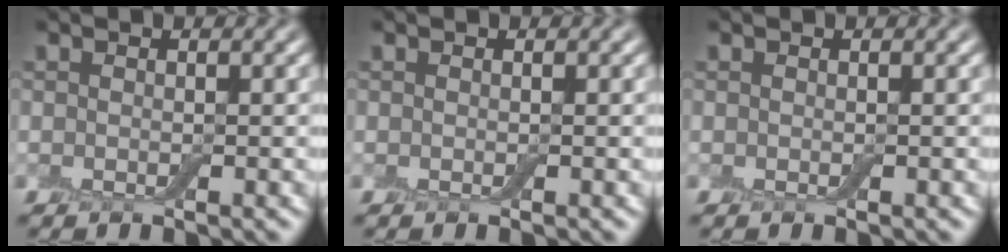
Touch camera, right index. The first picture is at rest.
{"total": 0.0}
{"total": 0.0}